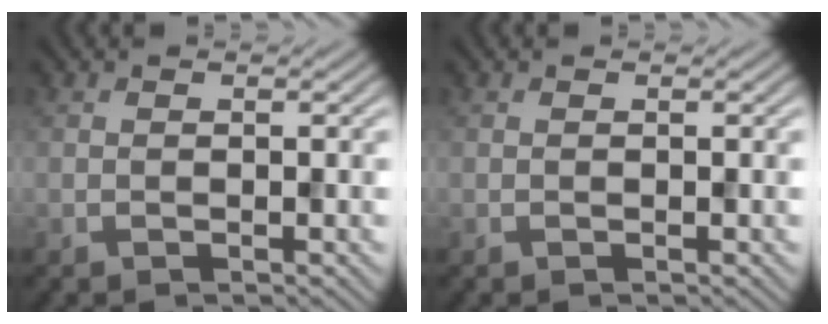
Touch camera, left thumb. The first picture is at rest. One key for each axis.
{"total": 0.0}